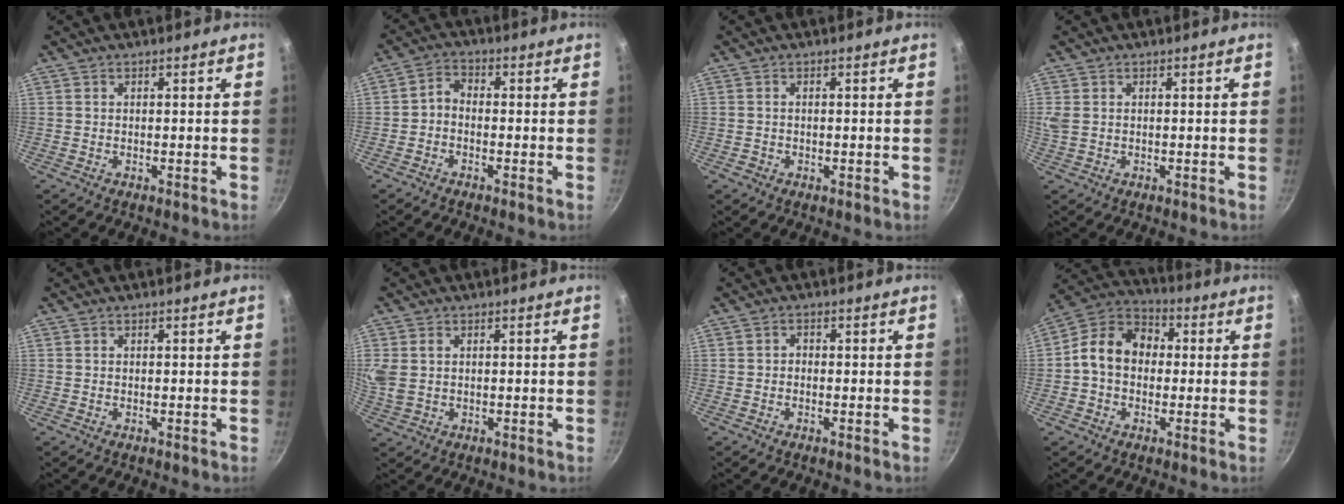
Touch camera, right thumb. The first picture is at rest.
{"total": 1.5, "force": [-0.5, 1.0, 1.0], "torque": [-0.021, 0.010, -0.013]}
{"total": 0.7, "force": [-0.3, 0.5, 0.3], "torque": [-0.004, 0.001, -0.006]}
{"total": 2.1, "force": [0.5, 1.5, 1.4], "torque": [-0.028, 0.001, 0.013]}
{"total": 0.0}
{"total": 5.5, "force": [1.3, 4.0, 3.6], "torque": [-0.075, 0.001, 0.029]}
{"total": 1.0, "force": [-0.4, 0.8, 0.4], "torque": [-0.005, 0.005, -0.010]}
{"total": 11.4, "force": [0.0, 8.9, 7.1], "torque": [-0.087, 0.033, -0.025]}